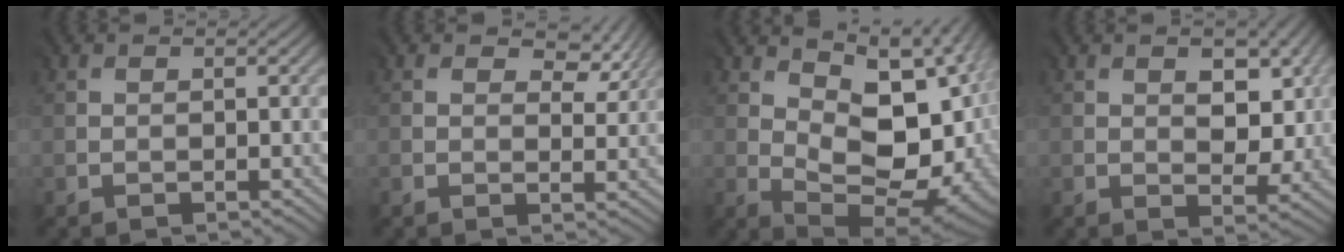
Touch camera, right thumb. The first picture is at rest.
{"total": 5.3, "force": [2.7, 2.9, 3.5], "torque": [-0.053, -0.006, 0.043]}
{"total": 15.8, "force": [3.0, 9.1, 12.6], "torque": [-0.176, 0.000, 0.087]}
{"total": 5.9, "force": [1.4, 3.5, 4.6], "torque": [-0.070, -0.009, 0.026]}